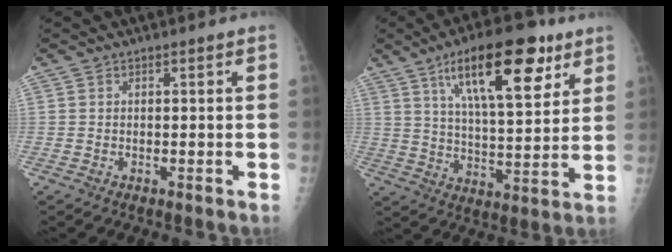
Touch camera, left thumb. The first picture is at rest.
{"total": 19.3, "force": [10.1, 6.9, 14.9], "torque": [-0.204, -0.033, 0.165]}